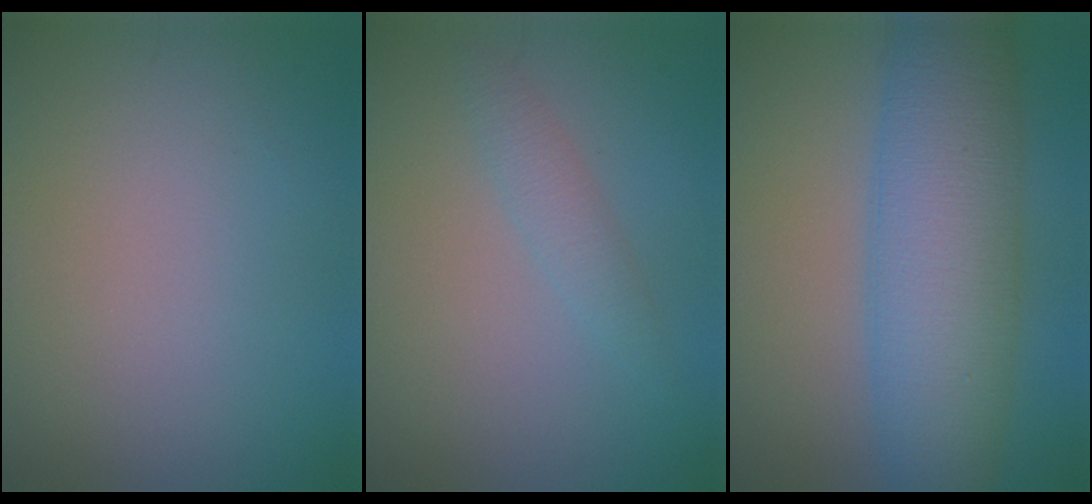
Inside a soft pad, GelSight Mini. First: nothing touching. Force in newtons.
{"total": 1.7, "press": 1.7, "slide": 0.1}
{"total": 9.5, "press": 9.5, "slide": 0.0}